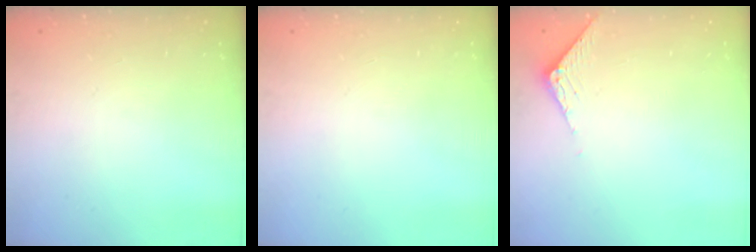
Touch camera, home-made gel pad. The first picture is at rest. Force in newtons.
{"total": 0.0}
{"total": 3.4, "press": 3.4, "slide": 0.2}